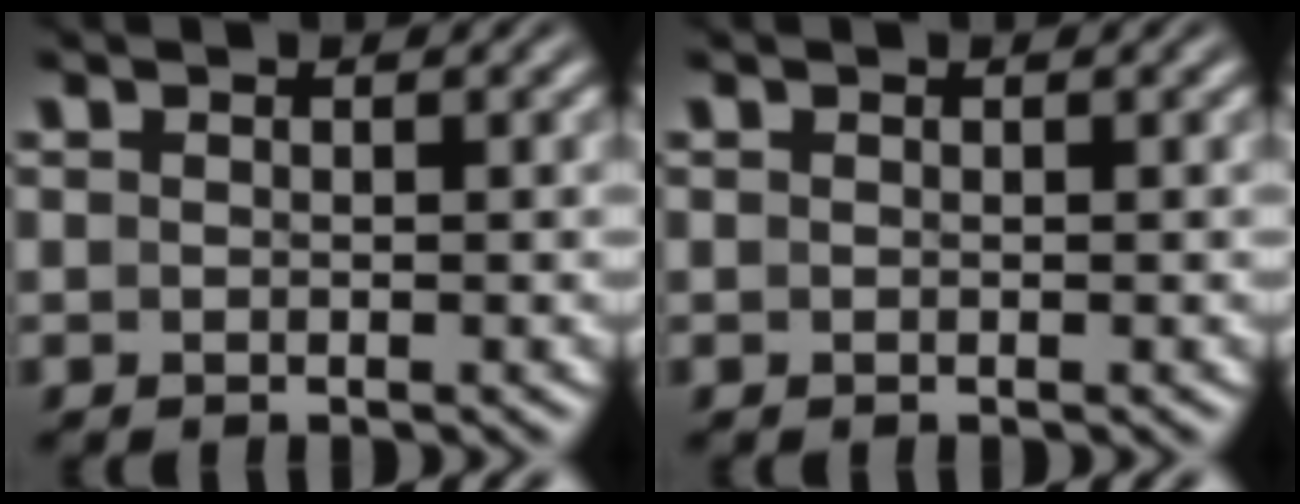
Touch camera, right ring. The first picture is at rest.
{"total": 0.0}